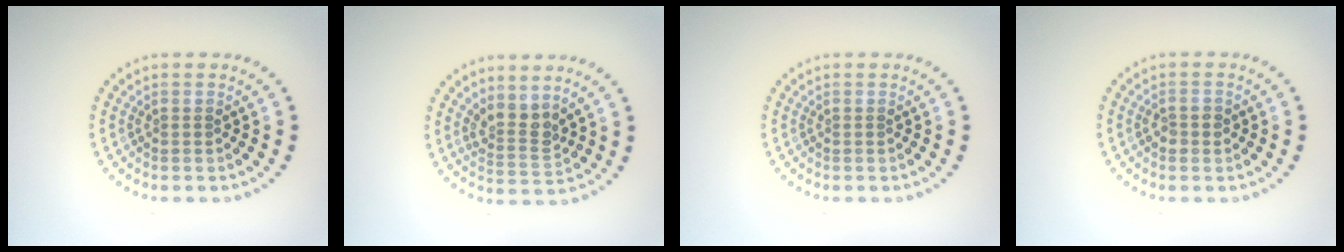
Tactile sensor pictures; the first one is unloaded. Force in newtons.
{"total": 2.6, "press": 1.9, "slide": 1.7}
{"total": 0.0}
{"total": 1.4, "press": 1.4, "slide": 0.2}